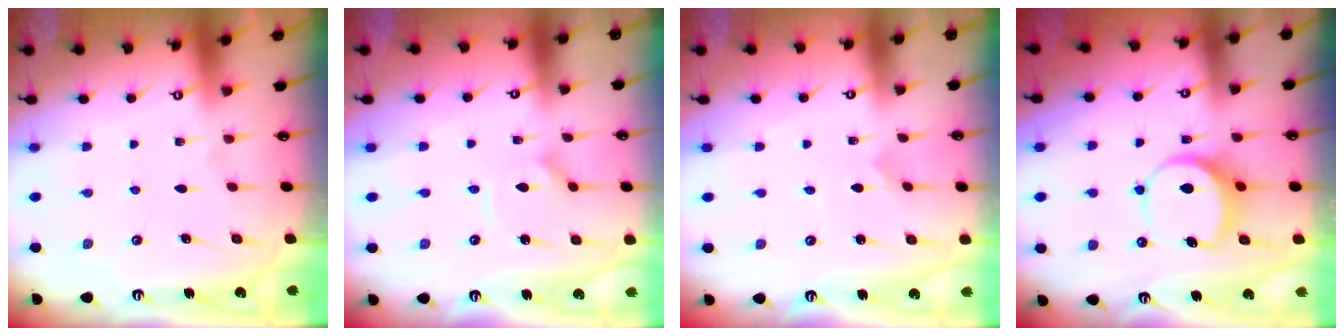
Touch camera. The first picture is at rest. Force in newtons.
{"total": 3.9, "press": 3.8, "slide": 0.4}
{"total": 0.0}
{"total": 8.6, "press": 8.6, "slide": 1.1}